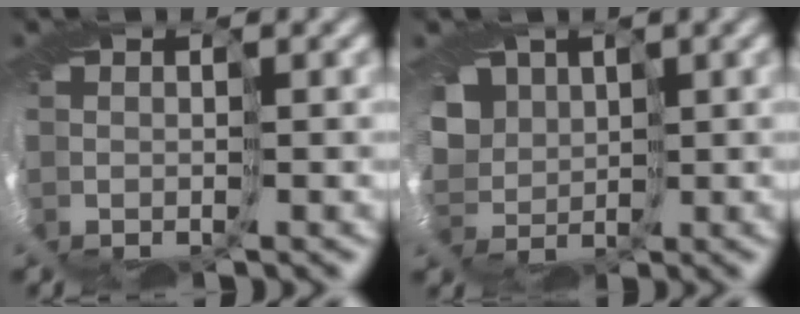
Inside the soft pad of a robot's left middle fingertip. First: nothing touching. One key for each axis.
{"total": 3.9, "fx": 1.0, "fy": 3.5, "fz": 1.2, "tx": -0.039, "ty": 0.008, "tz": 0.007}